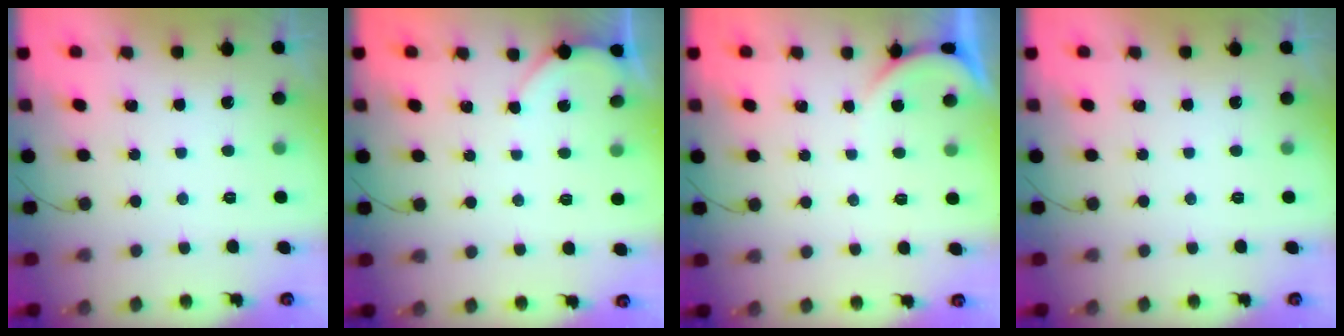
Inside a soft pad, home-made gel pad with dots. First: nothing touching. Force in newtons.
{"total": 2.1, "press": 2.1, "slide": 0.2}
{"total": 2.0, "press": 2.0, "slide": 0.2}
{"total": 0.0}